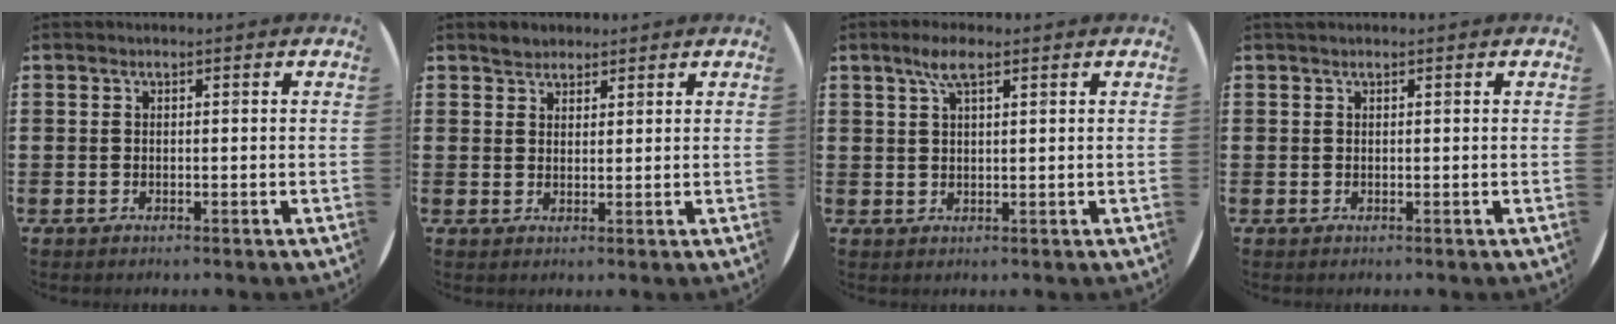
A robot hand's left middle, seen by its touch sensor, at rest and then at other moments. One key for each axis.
{"total": 2.2, "fx": 2.0, "fy": 0.9, "fz": -0.1, "tx": 0.008, "ty": 0.003, "tz": 0.038}
{"total": 3.9, "fx": 2.3, "fy": 1.0, "fz": 3.0, "tx": -0.062, "ty": 0.010, "tz": 0.037}
{"total": 0.0}